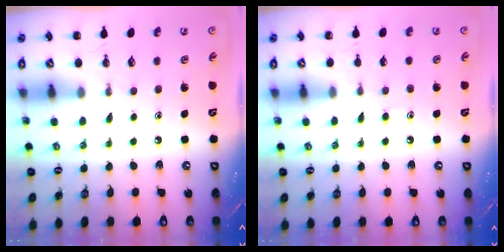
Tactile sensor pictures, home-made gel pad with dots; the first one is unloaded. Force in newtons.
{"total": 5.3, "press": 4.9, "slide": 2.1}